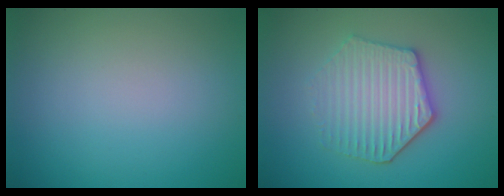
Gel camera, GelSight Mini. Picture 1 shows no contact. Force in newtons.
{"total": 4.4, "press": 4.0, "slide": 1.8}